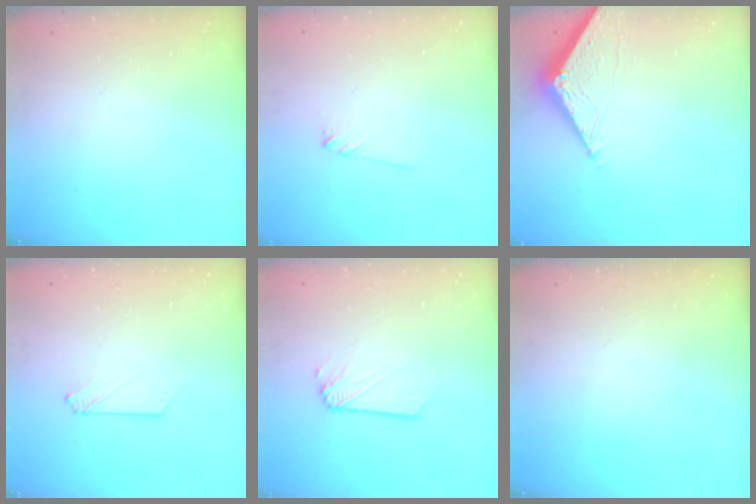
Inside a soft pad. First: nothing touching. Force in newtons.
{"total": 3.6, "press": 3.5, "slide": 0.5}
{"total": 6.6, "press": 6.6, "slide": 0.1}
{"total": 2.6, "press": 2.6, "slide": 0.3}
{"total": 1.2, "press": 1.2, "slide": 0.1}
{"total": 0.0}